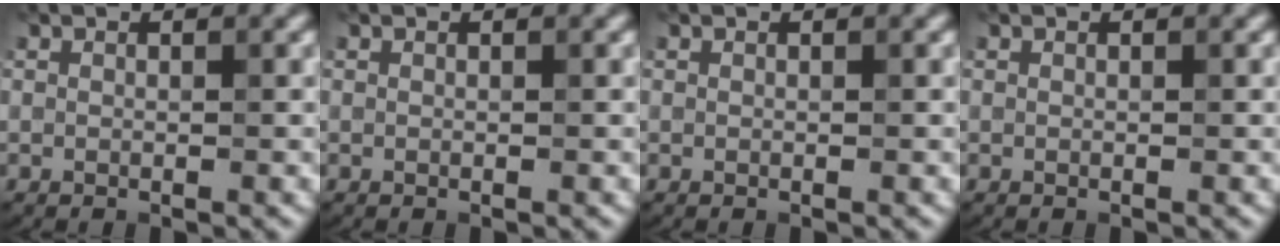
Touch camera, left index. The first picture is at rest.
{"total": 0.0}
{"total": 0.0}
{"total": 0.0}